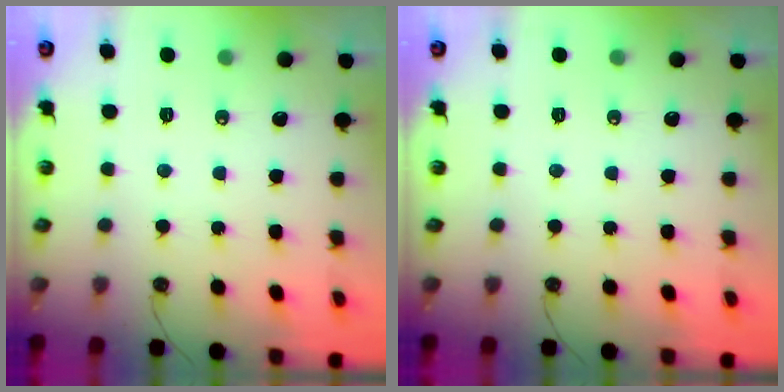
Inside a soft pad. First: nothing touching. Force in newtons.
{"total": 0.0}